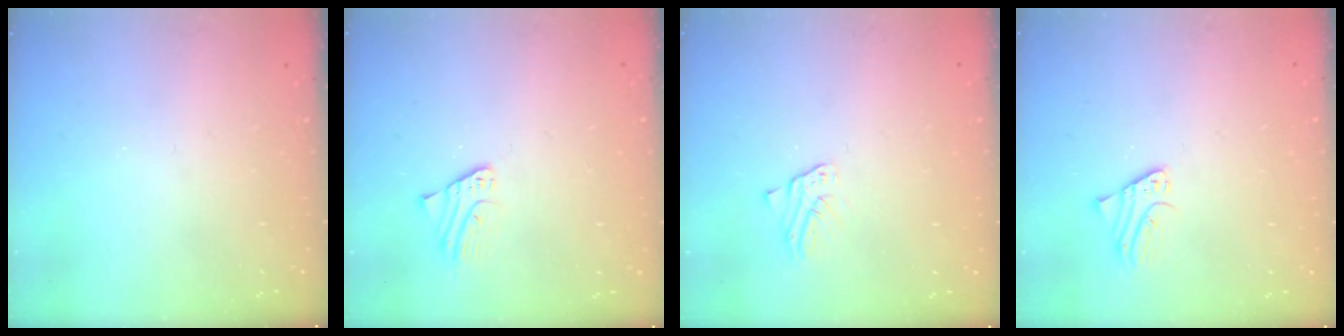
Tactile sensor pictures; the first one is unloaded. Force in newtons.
{"total": 1.7, "press": 1.7, "slide": 0.1}
{"total": 1.2, "press": 1.2, "slide": 0.1}
{"total": 1.9, "press": 1.9, "slide": 0.1}